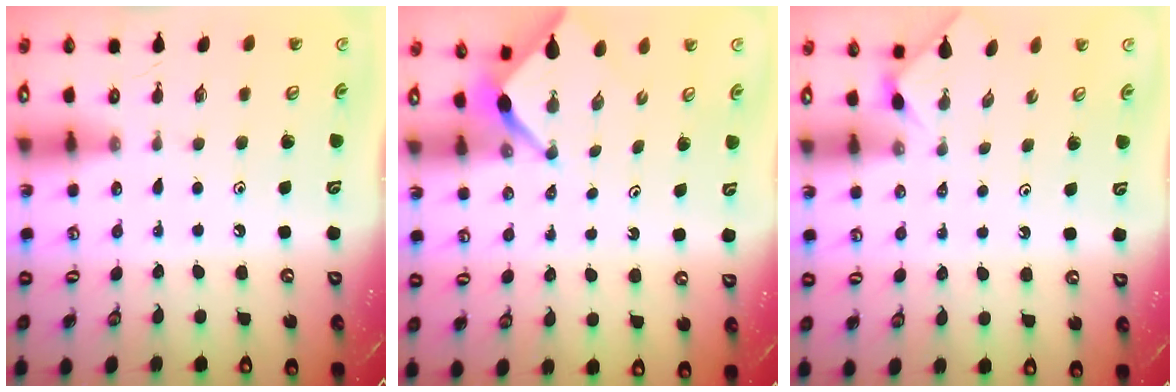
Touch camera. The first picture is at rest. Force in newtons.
{"total": 2.6, "press": 2.6, "slide": 0.2}
{"total": 1.3, "press": 1.2, "slide": 0.4}